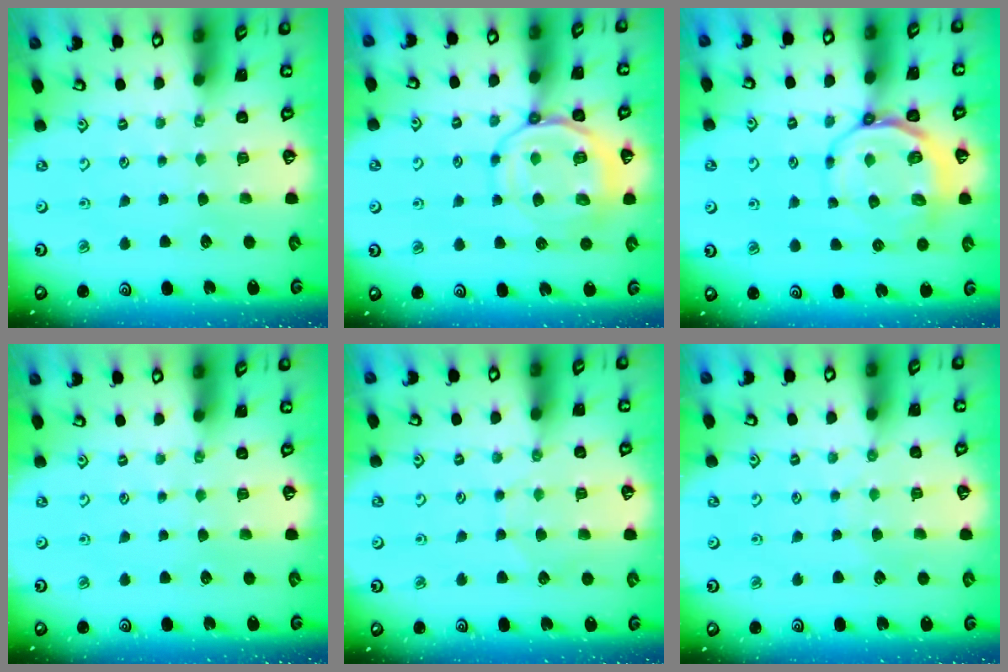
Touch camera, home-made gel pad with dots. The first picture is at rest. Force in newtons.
{"total": 12.2, "press": 12.0, "slide": 1.6}
{"total": 11.3, "press": 10.9, "slide": 3.0}
{"total": 0.0}
{"total": 5.5, "press": 5.5, "slide": 0.5}
{"total": 4.7, "press": 4.7, "slide": 0.4}